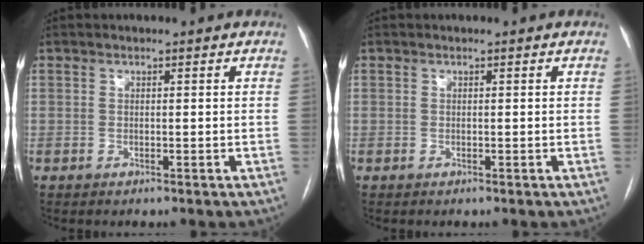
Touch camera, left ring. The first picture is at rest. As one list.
[{"total": 0.0}]